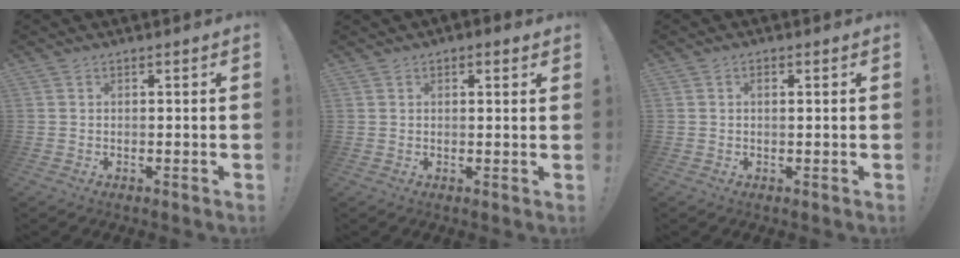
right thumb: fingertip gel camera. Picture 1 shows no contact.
{"total": 1.3, "force": [0.6, 1.0, 0.6], "torque": [0.004, -0.004, 0.009]}
{"total": 0.9, "force": [0.2, 0.0, 0.9], "torque": [-0.009, -0.002, 0.002]}